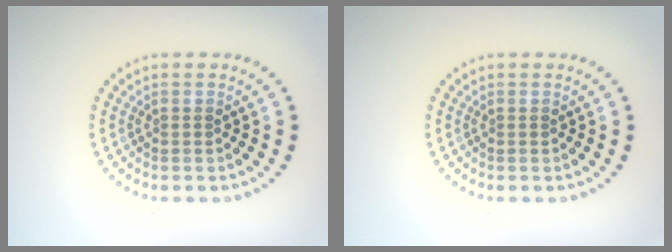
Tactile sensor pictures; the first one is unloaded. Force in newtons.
{"total": 0.0}